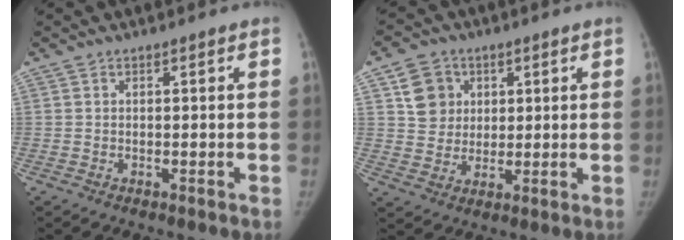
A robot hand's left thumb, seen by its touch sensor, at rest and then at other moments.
{"total": 8.1, "force": [3.1, 7.0, 2.6], "torque": [-0.016, -0.010, 0.057]}